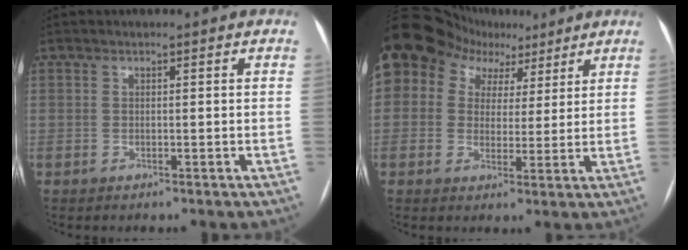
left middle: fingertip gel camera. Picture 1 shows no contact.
{"total": 17.4, "force": [8.9, 13.2, 7.1], "torque": [-0.159, 0.087, 0.157]}